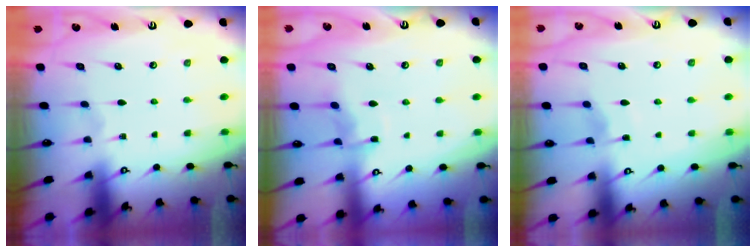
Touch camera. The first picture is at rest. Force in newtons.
{"total": 6.3, "press": 6.3, "slide": 0.7}
{"total": 3.5, "press": 3.5, "slide": 0.5}